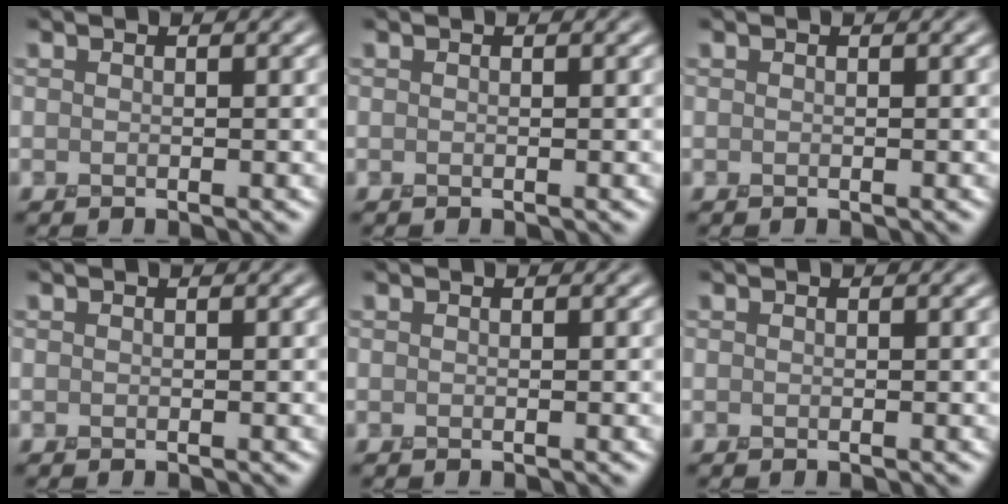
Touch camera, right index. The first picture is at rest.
{"total": 0.0}
{"total": 0.0}
{"total": 0.0}
{"total": 0.0}
{"total": 0.0}